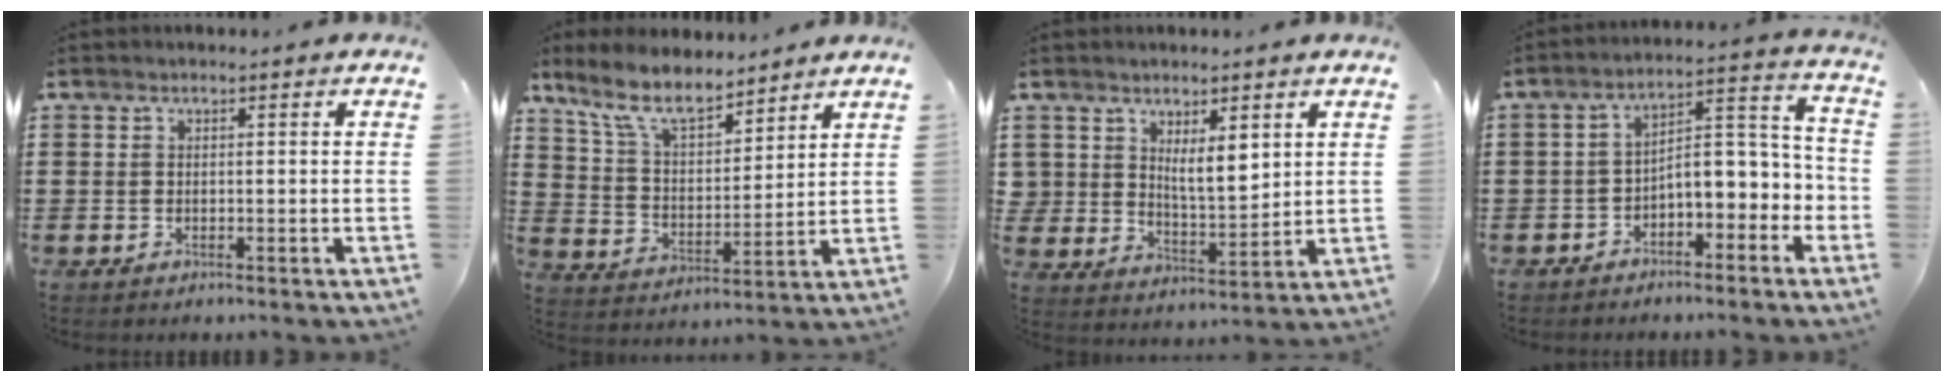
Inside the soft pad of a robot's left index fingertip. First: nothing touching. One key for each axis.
{"total": 9.3, "fx": 7.8, "fy": 2.6, "fz": 4.3, "tx": -0.112, "ty": -0.024, "tz": 0.143}
{"total": 5.5, "fx": 3.8, "fy": 2.8, "fz": 2.8, "tx": -0.054, "ty": -0.012, "tz": 0.066}
{"total": 4.7, "fx": -2.7, "fy": 2.3, "fz": 3.1, "tx": -0.066, "ty": -0.006, "tz": -0.061}